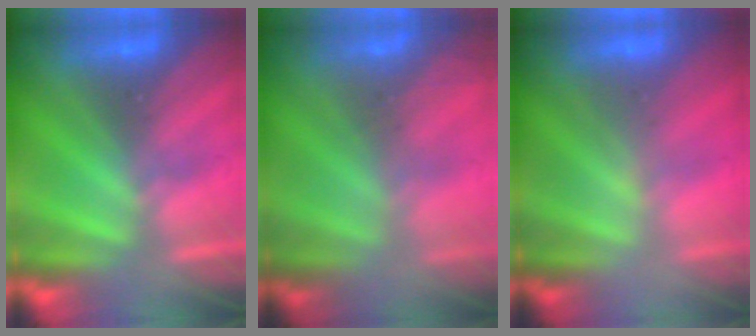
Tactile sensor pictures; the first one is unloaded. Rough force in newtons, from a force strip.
{"total": 7.3}
{"total": 2.2}